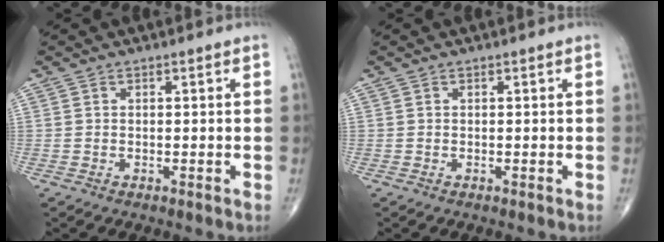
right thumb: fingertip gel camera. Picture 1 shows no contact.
{"total": 0.0}